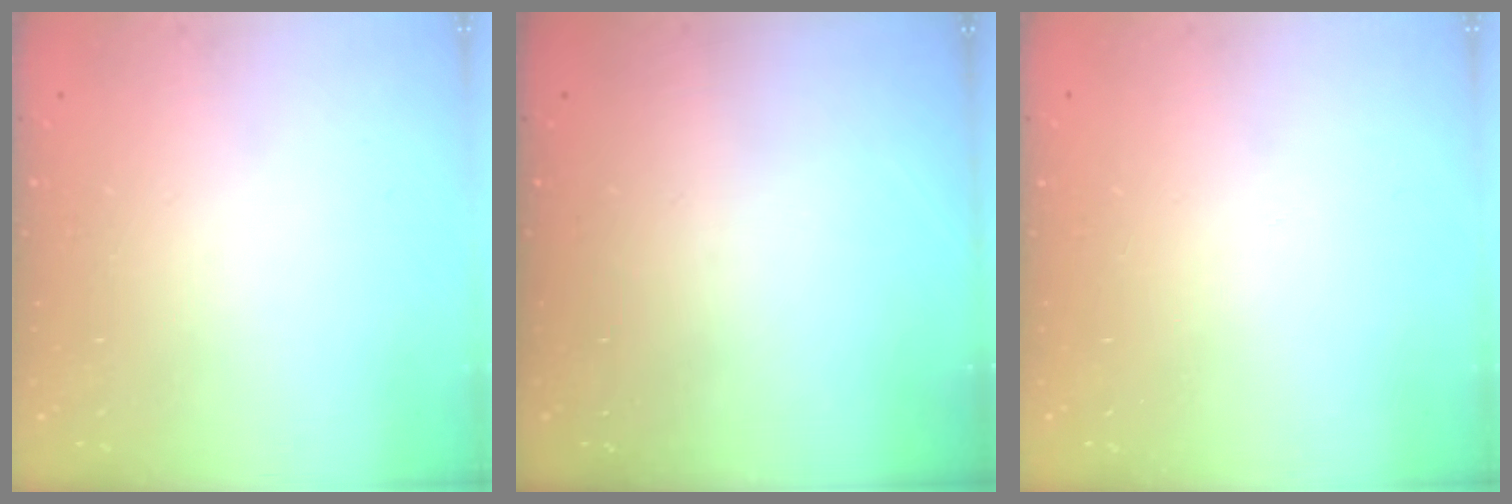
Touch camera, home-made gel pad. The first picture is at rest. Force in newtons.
{"total": 0.0}
{"total": 0.0}